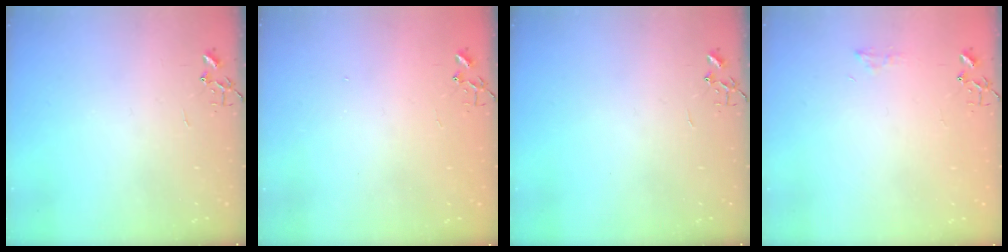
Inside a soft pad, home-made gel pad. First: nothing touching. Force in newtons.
{"total": 1.2, "press": 1.2, "slide": 0.1}
{"total": 0.0}
{"total": 6.1, "press": 6.1, "slide": 0.3}